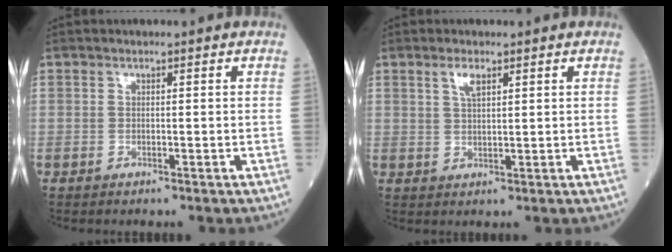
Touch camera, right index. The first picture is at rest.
{"total": 2.5, "force": [1.5, 0.6, 1.9], "torque": [-0.043, 0.001, 0.031]}